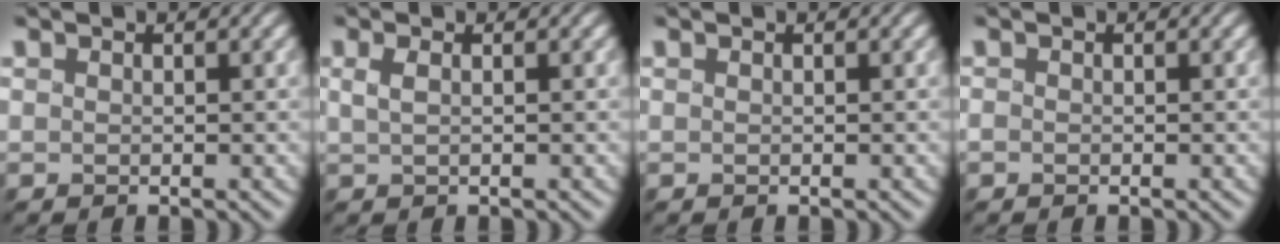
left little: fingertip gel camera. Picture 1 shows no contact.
{"total": 1.1, "force": [0.1, 0.2, 1.1], "torque": [-0.024, 0.001, 0.002]}
{"total": 0.0}
{"total": 0.7, "force": [-0.4, 0.5, 0.2], "torque": [-0.002, -0.001, -0.013]}